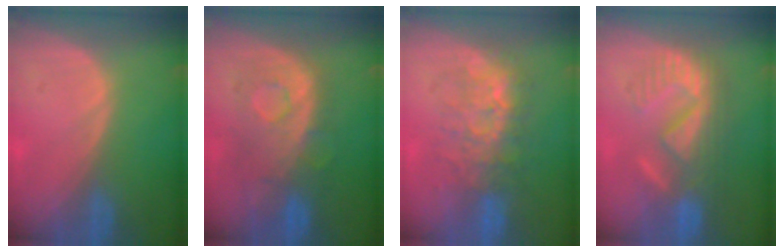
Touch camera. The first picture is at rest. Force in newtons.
{"total": 9.1, "press": 8.6, "slide": 3.0}
{"total": 8.0, "press": 7.8, "slide": 1.8}
{"total": 8.9, "press": 8.8, "slide": 1.8}